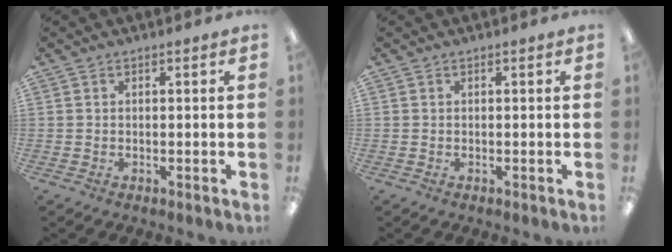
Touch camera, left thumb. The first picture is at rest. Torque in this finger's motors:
{"motor_torque": [-0.02, 0.02, -0.08, 0.08, 0.00]}